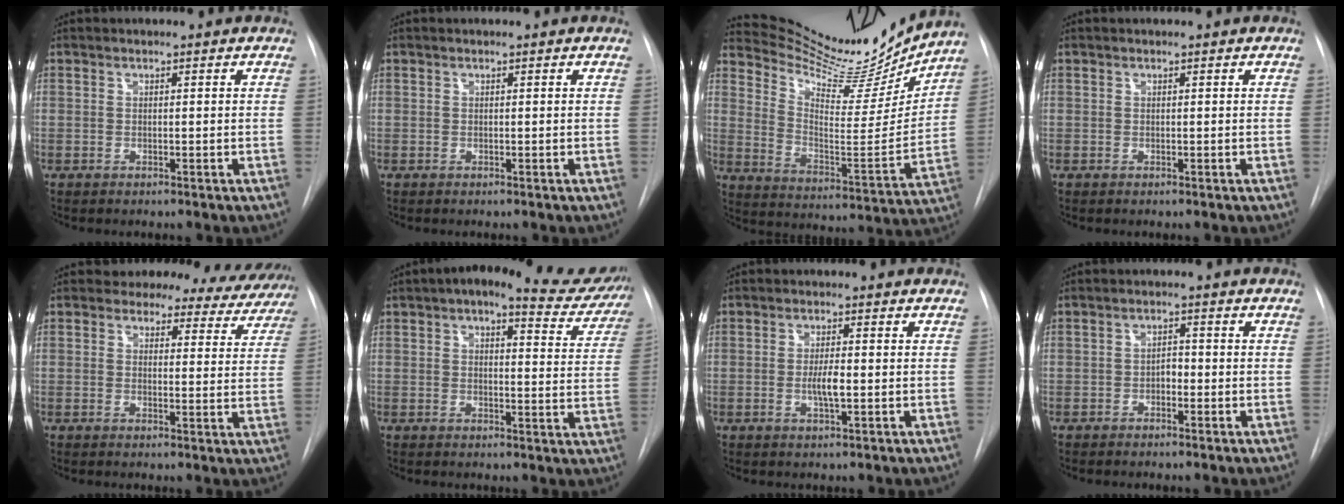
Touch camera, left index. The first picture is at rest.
{"total": 0.0}
{"total": 18.6, "force": [17.7, 2.6, 4.9], "torque": [-0.089, -0.061, 0.266]}
{"total": 0.0}
{"total": 12.8, "force": [11.9, 4.5, 0.9], "torque": [0.022, -0.027, 0.106]}
{"total": 15.5, "force": [13.3, 4.3, 6.5], "torque": [-0.067, -0.006, 0.148]}
{"total": 3.2, "force": [-0.4, 0.6, 3.1], "torque": [-0.061, -0.003, -0.007]}
{"total": 1.8, "force": [-0.6, 1.1, 1.3], "torque": [-0.015, 0.006, -0.012]}